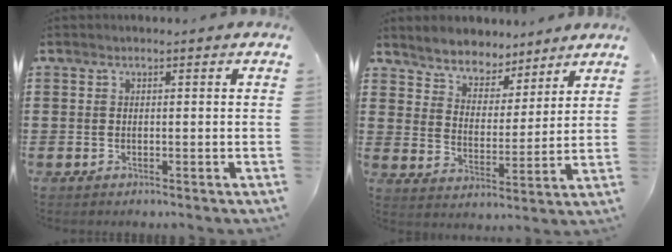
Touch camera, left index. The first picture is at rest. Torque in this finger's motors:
{"motor_torque": [1.02, 1.11, 0.30, 0.04]}